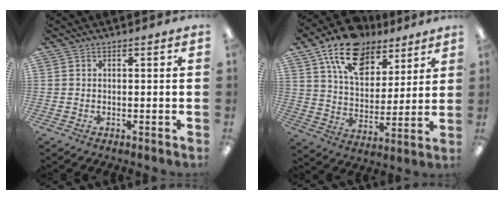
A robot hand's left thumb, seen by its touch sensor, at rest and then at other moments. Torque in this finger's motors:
{"motor_torque": [0.32, 0.36, 1.67, -1.10, 0.40]}